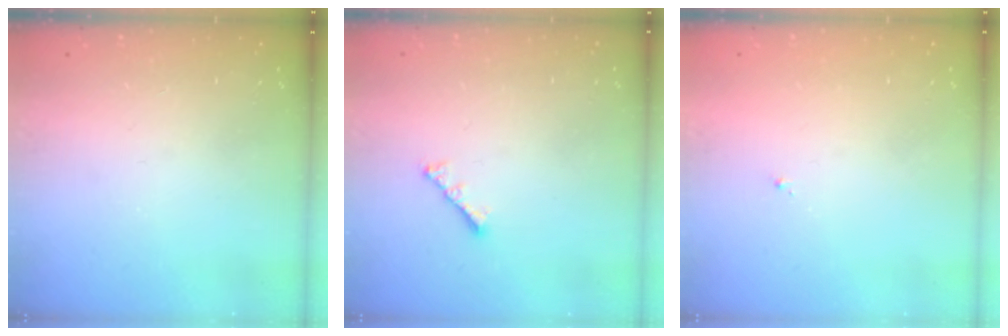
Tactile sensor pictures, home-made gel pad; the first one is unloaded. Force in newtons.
{"total": 2.4, "press": 2.3, "slide": 0.6}
{"total": 0.8, "press": 0.7, "slide": 0.3}